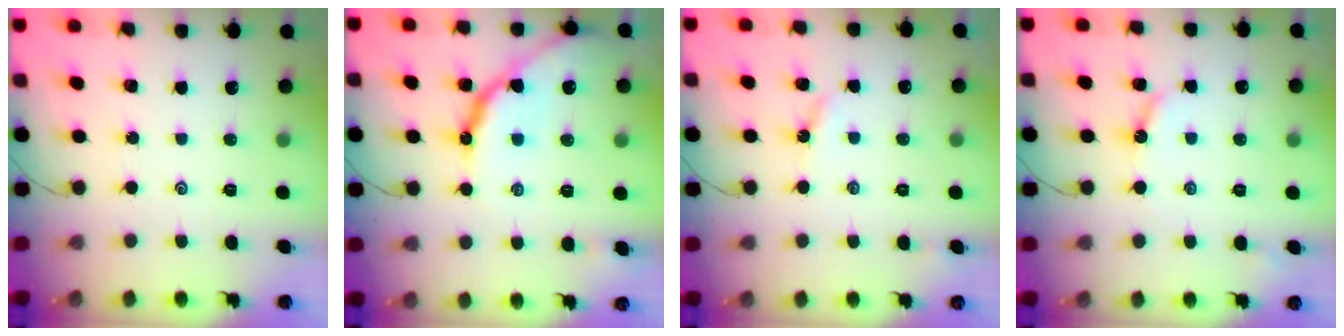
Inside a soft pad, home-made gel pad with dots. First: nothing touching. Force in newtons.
{"total": 12.4, "press": 12.4, "slide": 1.1}
{"total": 2.8, "press": 2.8, "slide": 0.5}
{"total": 4.0, "press": 3.9, "slide": 0.5}